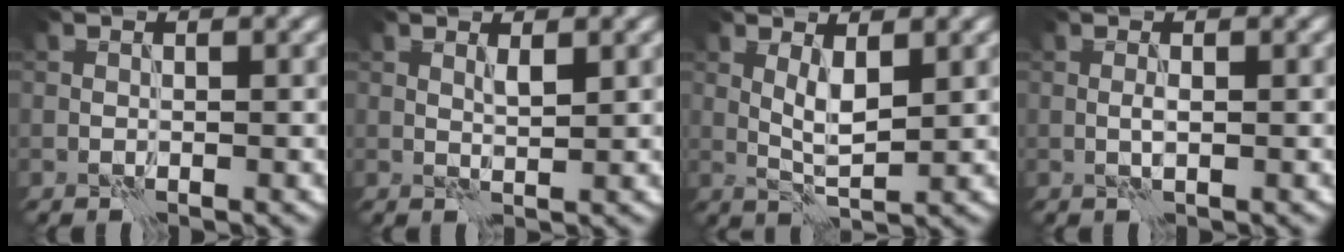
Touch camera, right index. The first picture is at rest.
{"total": 1.1, "force": [0.9, -0.1, 0.6], "torque": [-0.014, -0.003, 0.017]}
{"total": 2.8, "force": [0.8, 0.7, 2.6], "torque": [-0.054, -0.004, 0.018]}
{"total": 0.9, "force": [-0.1, 0.1, 0.9], "torque": [-0.020, 0.001, -0.002]}